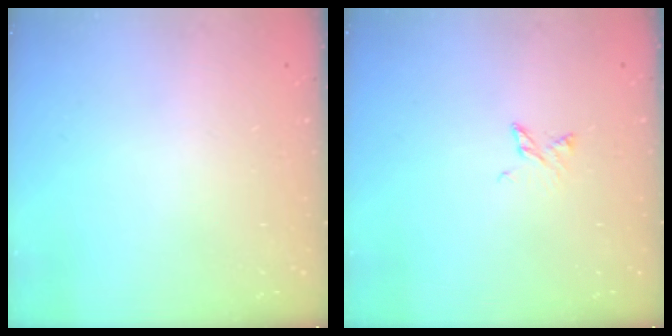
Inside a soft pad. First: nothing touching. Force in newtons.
{"total": 3.8, "press": 3.8, "slide": 0.5}